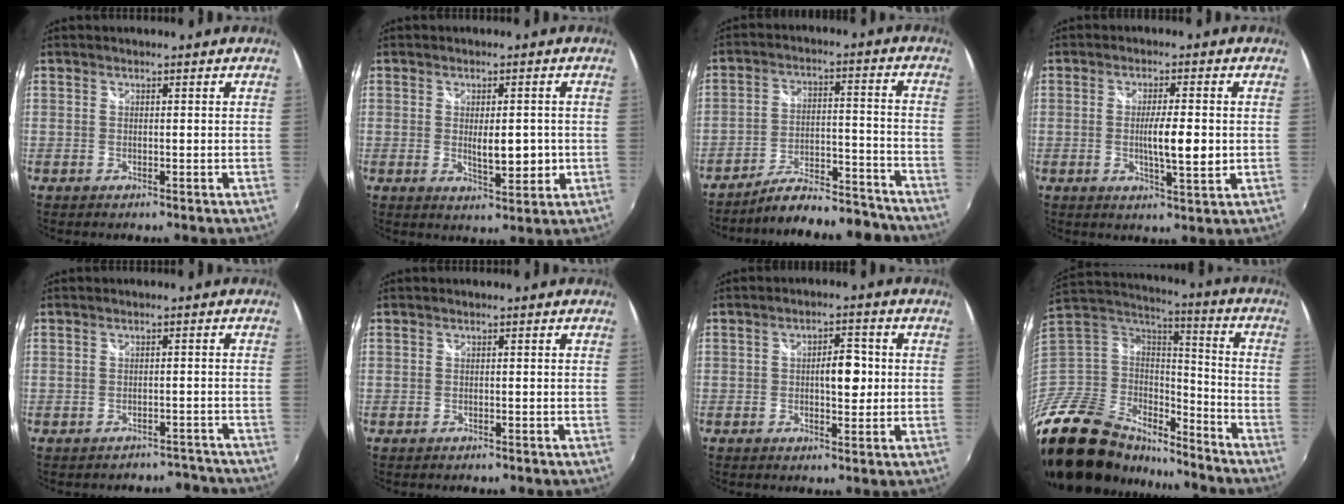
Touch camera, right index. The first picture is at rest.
{"total": 5.6, "force": [-0.3, 2.1, 5.2], "torque": [-0.083, -0.008, 0.006]}
{"total": 14.7, "force": [-14.0, 2.8, 3.7], "torque": [-0.070, 0.032, -0.189]}
{"total": 6.1, "force": [-0.3, 0.7, 6.1], "torque": [-0.102, -0.006, -0.002]}
{"total": 6.7, "force": [-6.3, 2.2, 0.7], "torque": [-0.010, 0.013, -0.069]}
{"total": 1.0, "force": [-0.9, 0.1, 0.3], "torque": [-0.011, -0.005, -0.013]}
{"total": 4.6, "force": [0.1, 2.2, 4.1], "torque": [-0.061, 0.009, 0.004]}
{"total": 25.2, "force": [-17.5, 13.8, 11.8], "torque": [-0.266, 0.016, -0.285]}